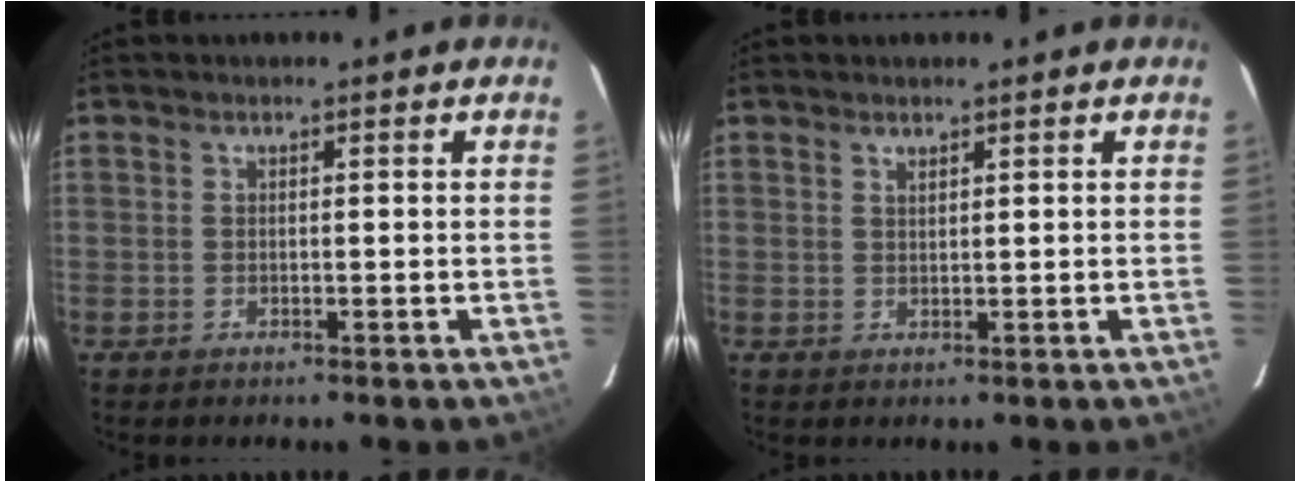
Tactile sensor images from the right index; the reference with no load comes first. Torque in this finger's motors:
{"motor_torque": [-0.12, 0.18, 0.01, 0.00]}